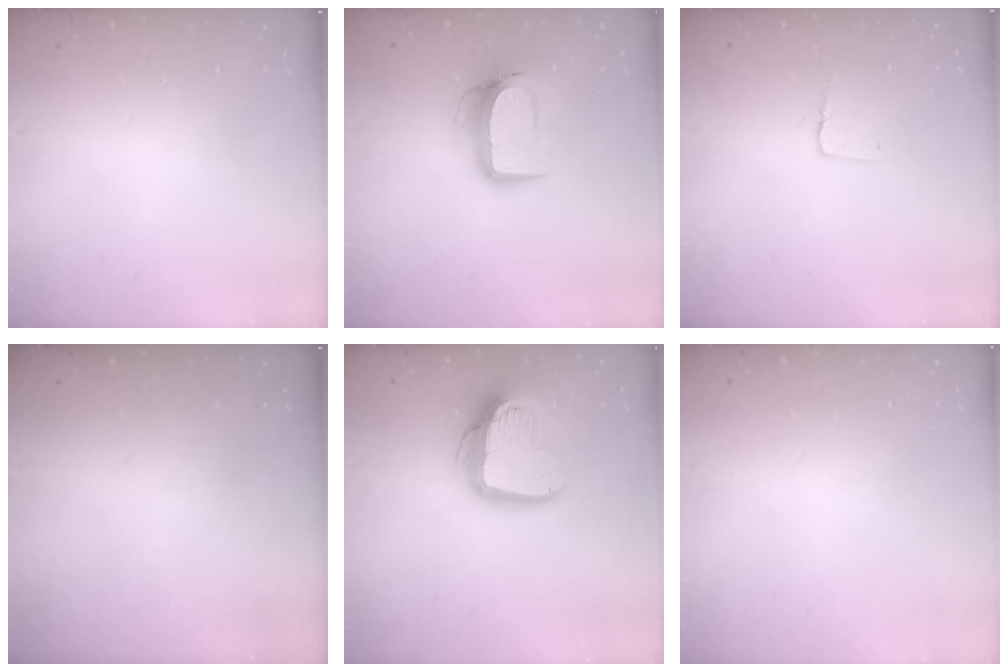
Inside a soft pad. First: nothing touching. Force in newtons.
{"total": 11.0, "press": 10.9, "slide": 1.1}
{"total": 3.8, "press": 3.8, "slide": 0.4}
{"total": 0.0}
{"total": 15.6, "press": 15.5, "slide": 1.6}
{"total": 0.0}